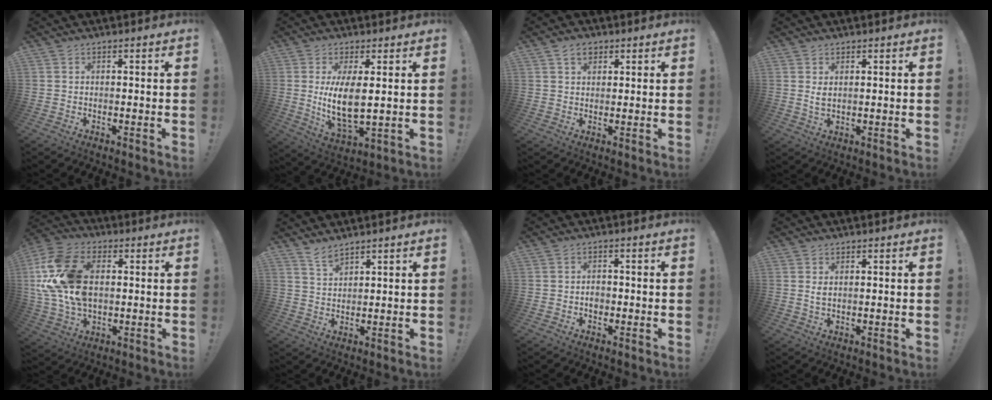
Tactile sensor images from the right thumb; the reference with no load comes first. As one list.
[{"total": 10.8, "force": [1.8, 4.0, 9.9], "torque": [-0.199, -0.025, 0.030]}, {"total": 4.2, "force": [2.3, 2.9, 1.9], "torque": [-0.025, -0.003, 0.041]}, {"total": 3.0, "force": [1.1, 1.5, 2.3], "torque": [-0.029, -0.007, 0.017]}, {"total": 19.7, "force": [2.2, 13.6, 14.2], "torque": [-0.266, 0.008, 0.047]}, {"total": 3.7, "force": [3.3, 0.9, 1.5], "torque": [-0.022, -0.026, 0.058]}, {"total": 2.7, "force": [-1.1, 2.1, 1.3], "torque": [-0.012, 0.003, -0.022]}, {"total": 2.0, "force": [0.7, 1.0, 1.6], "torque": [-0.024, -0.003, 0.010]}]